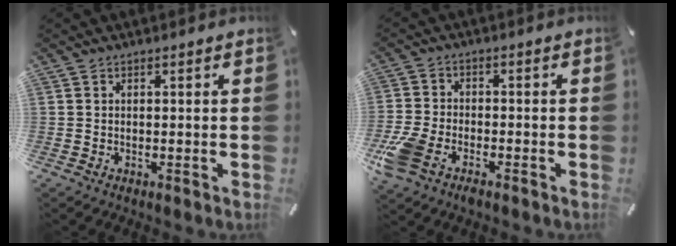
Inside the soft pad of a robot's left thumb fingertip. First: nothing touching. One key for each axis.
{"total": 7.5, "fx": -4.7, "fy": 3.8, "fz": 4.4, "tx": -0.111, "ty": 0.007, "tz": -0.092}